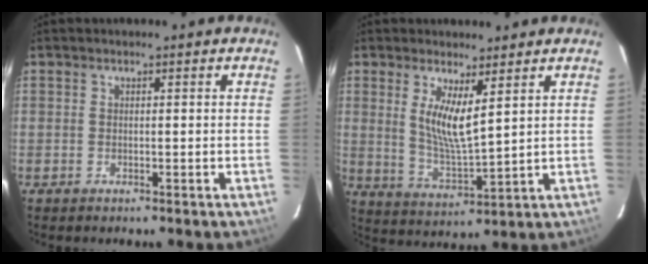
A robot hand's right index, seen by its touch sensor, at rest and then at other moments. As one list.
[{"total": 7.8, "force": [3.4, 1.7, 6.9], "torque": [-0.133, -0.015, 0.067]}]